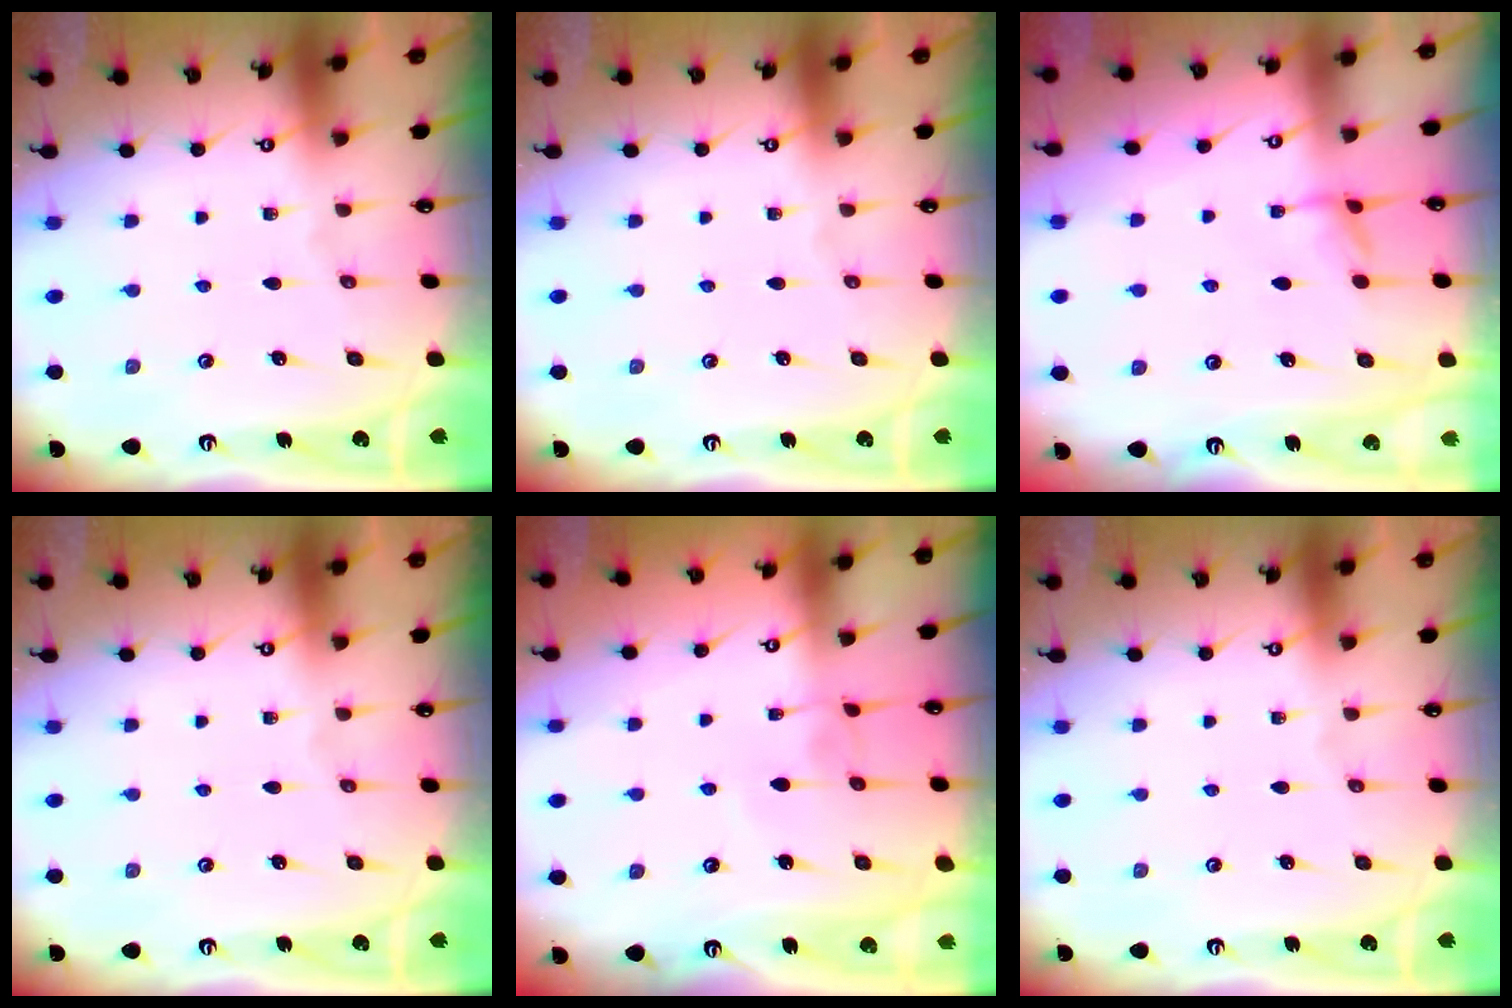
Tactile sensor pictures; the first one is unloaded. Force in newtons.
{"total": 0.0}
{"total": 1.9, "press": 1.9, "slide": 0.5}
{"total": 0.0}
{"total": 2.4, "press": 2.4, "slide": 0.2}
{"total": 0.0}